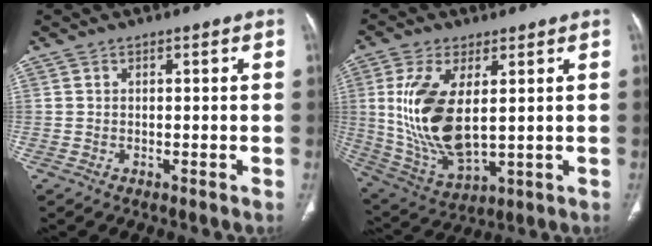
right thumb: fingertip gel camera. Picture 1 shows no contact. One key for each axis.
{"total": 15.9, "fx": 2.3, "fy": 7.6, "fz": 13.8, "tx": -0.283, "ty": -0.020, "tz": 0.063}